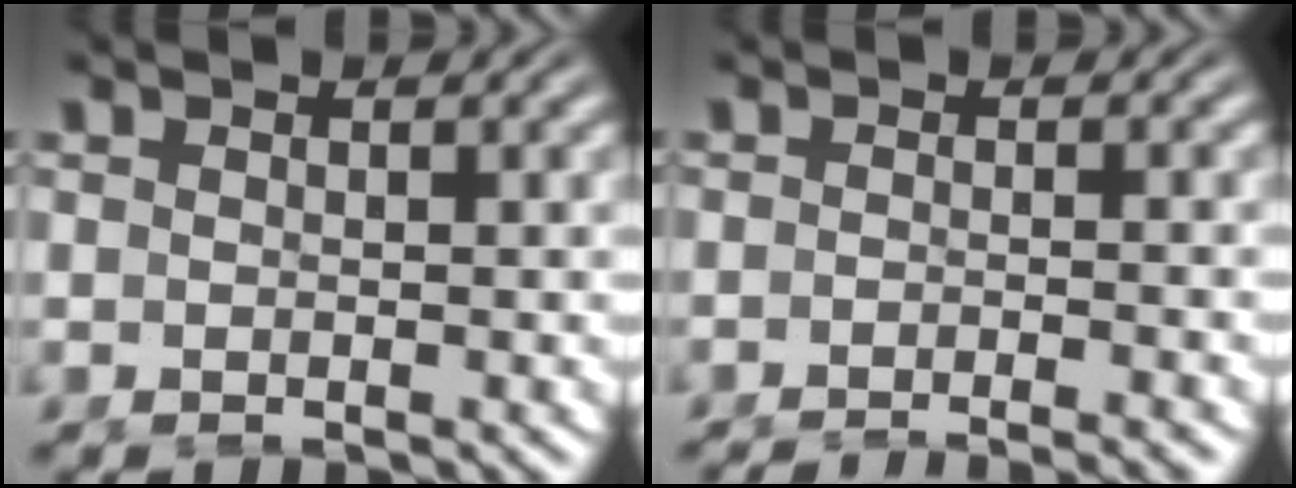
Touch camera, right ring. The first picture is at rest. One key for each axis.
{"total": 4.9, "fx": -4.8, "fy": 0.3, "fz": 1.1, "tx": -0.003, "ty": -0.010, "tz": -0.071}